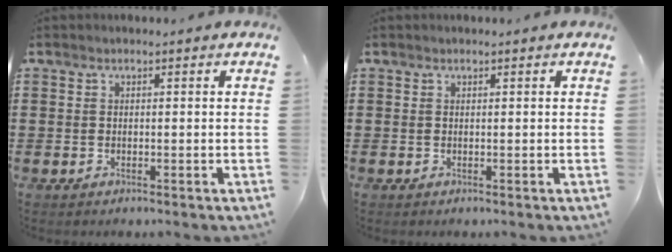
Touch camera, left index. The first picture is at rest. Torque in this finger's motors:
{"motor_torque": [0.00, 0.00, 0.02, 0.01]}